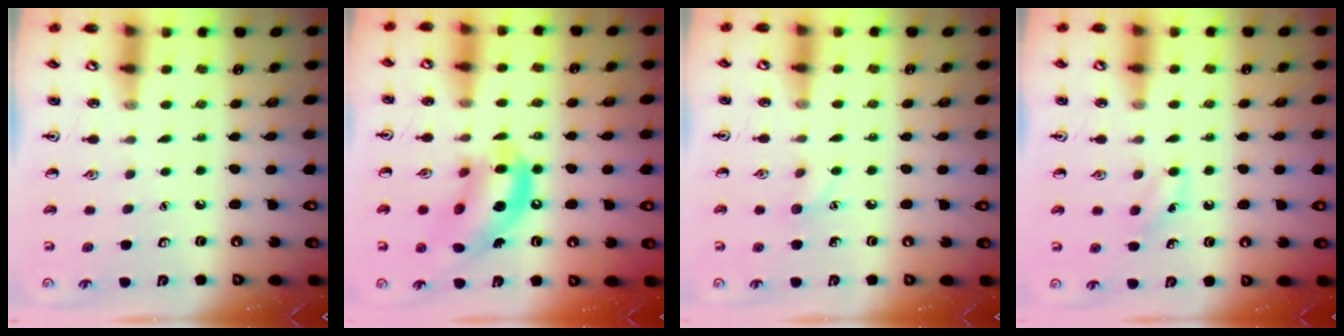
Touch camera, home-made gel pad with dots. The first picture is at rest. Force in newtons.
{"total": 13.4, "press": 12.7, "slide": 4.0}
{"total": 5.2, "press": 5.0, "slide": 1.6}
{"total": 5.7, "press": 5.6, "slide": 1.4}